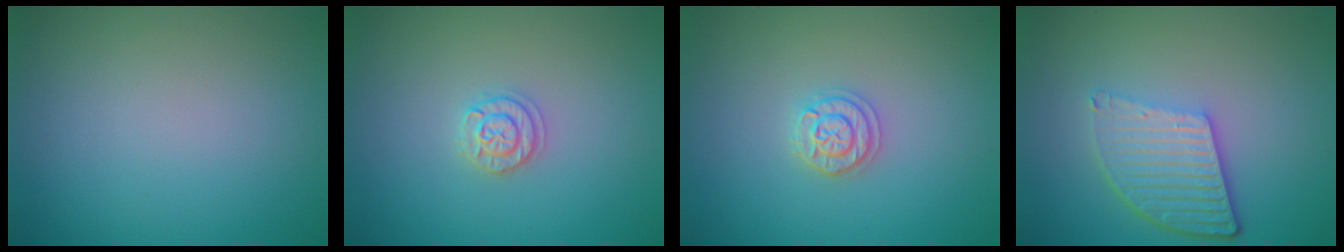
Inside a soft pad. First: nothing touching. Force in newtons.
{"total": 1.7, "press": 1.7, "slide": 0.2}
{"total": 2.0, "press": 1.9, "slide": 0.3}
{"total": 5.4, "press": 3.9, "slide": 3.8}